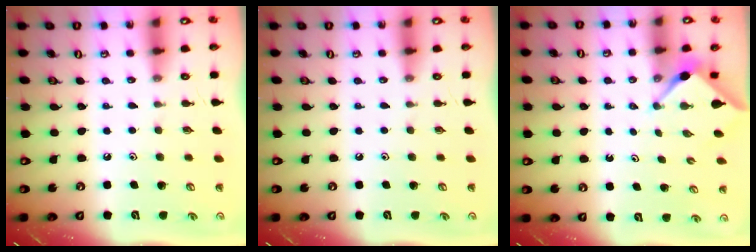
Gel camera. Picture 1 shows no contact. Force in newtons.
{"total": 0.0}
{"total": 3.0, "press": 3.0, "slide": 0.4}